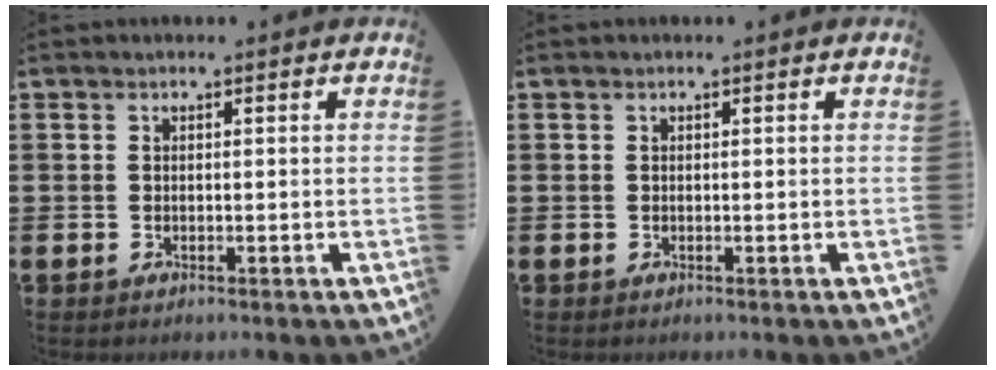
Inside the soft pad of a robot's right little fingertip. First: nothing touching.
{"total": 0.0}